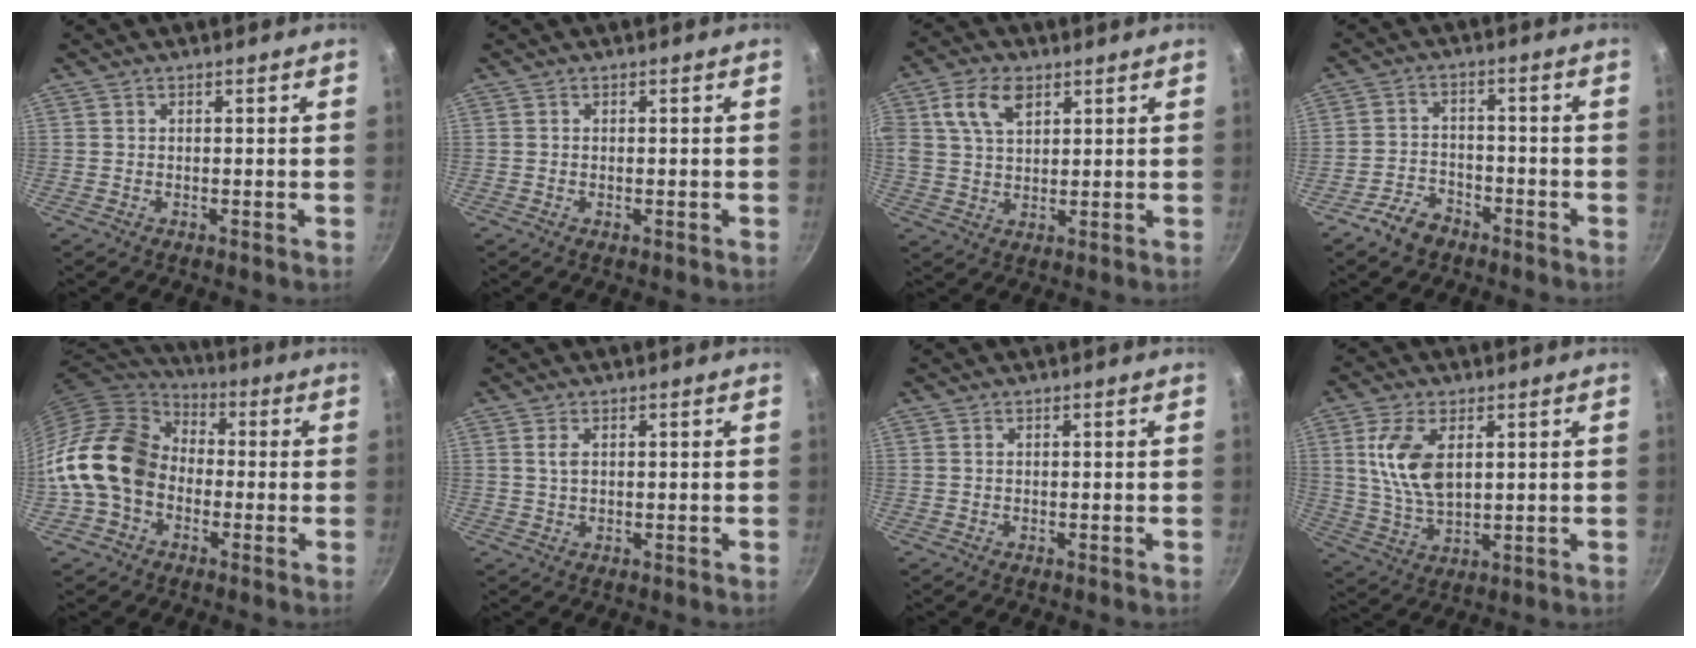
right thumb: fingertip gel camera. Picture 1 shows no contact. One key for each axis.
{"total": 0.6, "fx": -0.1, "fy": 0.3, "fz": 0.5, "tx": -0.007, "ty": 0.001, "tz": -0.002}
{"total": 8.9, "fx": 3.7, "fy": 5.5, "fz": 5.9, "tx": -0.102, "ty": -0.002, "tz": 0.066}
{"total": 5.7, "fx": -4.0, "fy": 3.5, "fz": 2.1, "tx": -0.030, "ty": 0.040, "tz": -0.073}
{"total": 16.5, "fx": -2.4, "fy": 12.7, "fz": 10.2, "tx": -0.161, "ty": 0.046, "tz": -0.060}
{"total": 2.0, "fx": 0.6, "fy": 1.1, "fz": 1.6, "tx": -0.029, "ty": -0.002, "tz": 0.013}
{"total": 0.0}
{"total": 10.8, "fx": 2.9, "fy": 5.8, "fz": 8.6, "tx": -0.167, "ty": -0.015, "tz": 0.061}